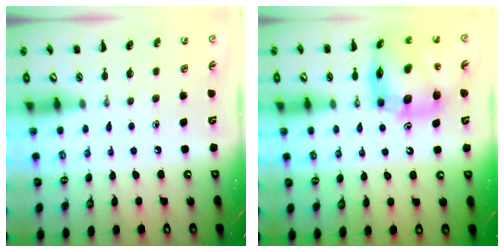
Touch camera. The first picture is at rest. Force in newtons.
{"total": 15.5, "press": 14.7, "slide": 5.0}